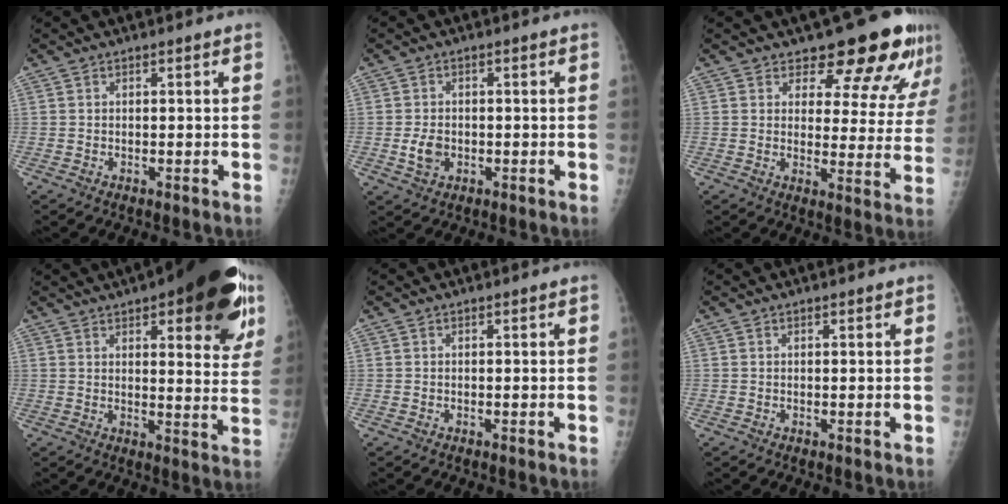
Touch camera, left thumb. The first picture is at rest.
{"total": 3.4, "force": [-1.0, 2.6, 2.0], "torque": [-0.034, 0.001, -0.013]}
{"total": 13.9, "force": [11.2, 5.2, 6.4], "torque": [-0.031, -0.079, 0.125]}
{"total": 22.7, "force": [11.8, 7.7, 17.8], "torque": [-0.194, -0.026, 0.147]}
{"total": 0.0}
{"total": 0.7, "force": [0.4, 0.2, 0.5], "torque": [-0.008, 0.001, 0.005]}